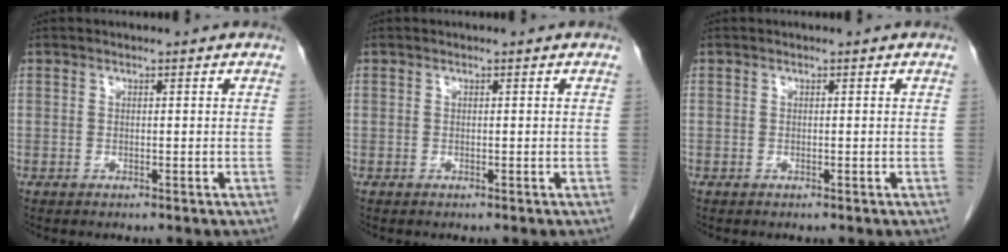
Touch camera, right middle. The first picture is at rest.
{"total": 0.0}
{"total": 0.0}